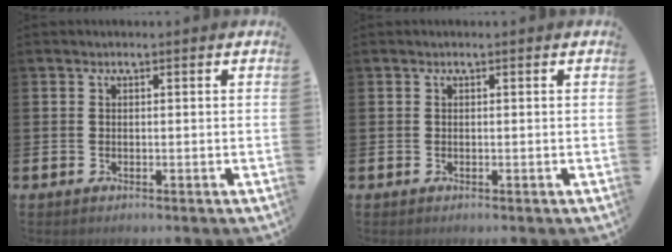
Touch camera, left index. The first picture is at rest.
{"total": 0.0}